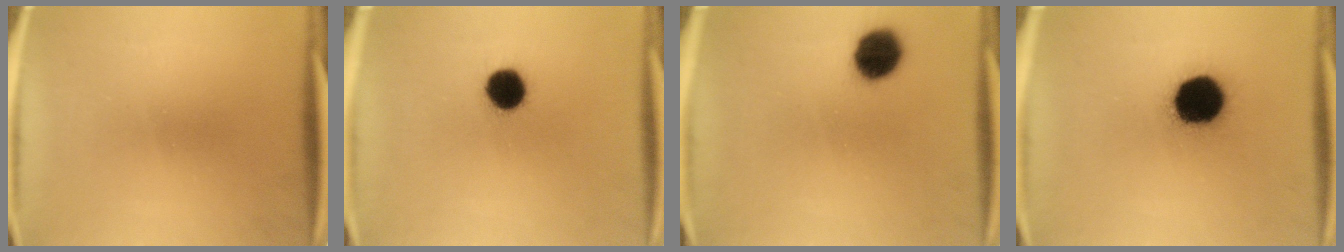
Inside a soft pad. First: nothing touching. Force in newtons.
{"total": 8.6}
{"total": 8.6}
{"total": 17.0}